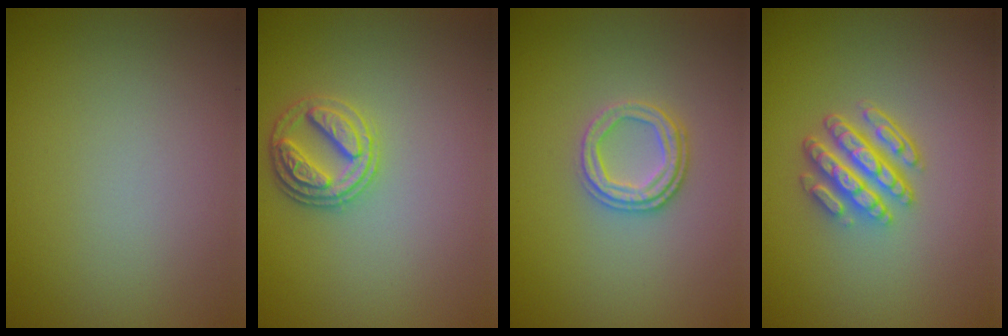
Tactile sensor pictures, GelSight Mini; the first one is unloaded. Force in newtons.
{"total": 2.9, "press": 2.8, "slide": 0.7}
{"total": 2.5, "press": 2.4, "slide": 0.8}
{"total": 4.8, "press": 3.5, "slide": 3.3}